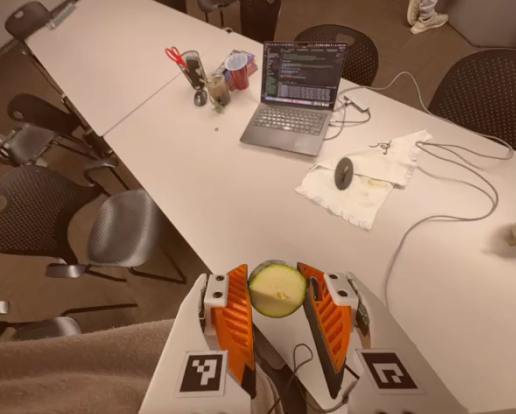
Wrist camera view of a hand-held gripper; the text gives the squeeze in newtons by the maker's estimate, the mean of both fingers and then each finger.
{"total": 10.7, "left": 10.5, "right": 11.0}